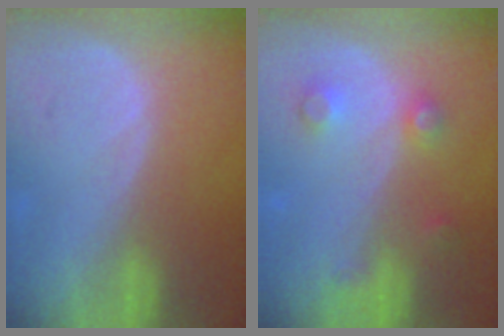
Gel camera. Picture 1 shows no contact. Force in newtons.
{"total": 4.1, "press": 3.6, "slide": 2.0}